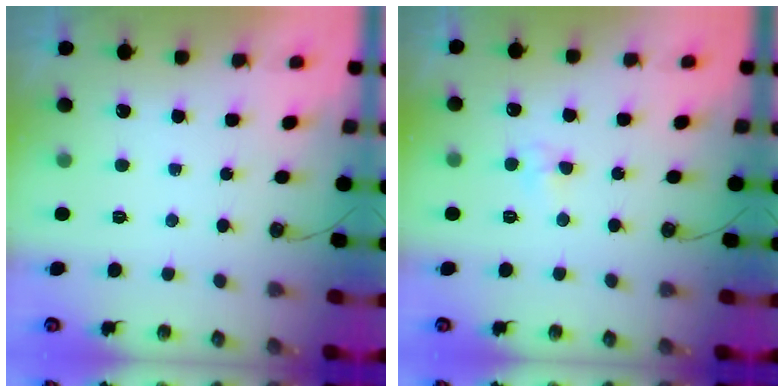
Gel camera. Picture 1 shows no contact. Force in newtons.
{"total": 3.2, "press": 3.2, "slide": 0.3}